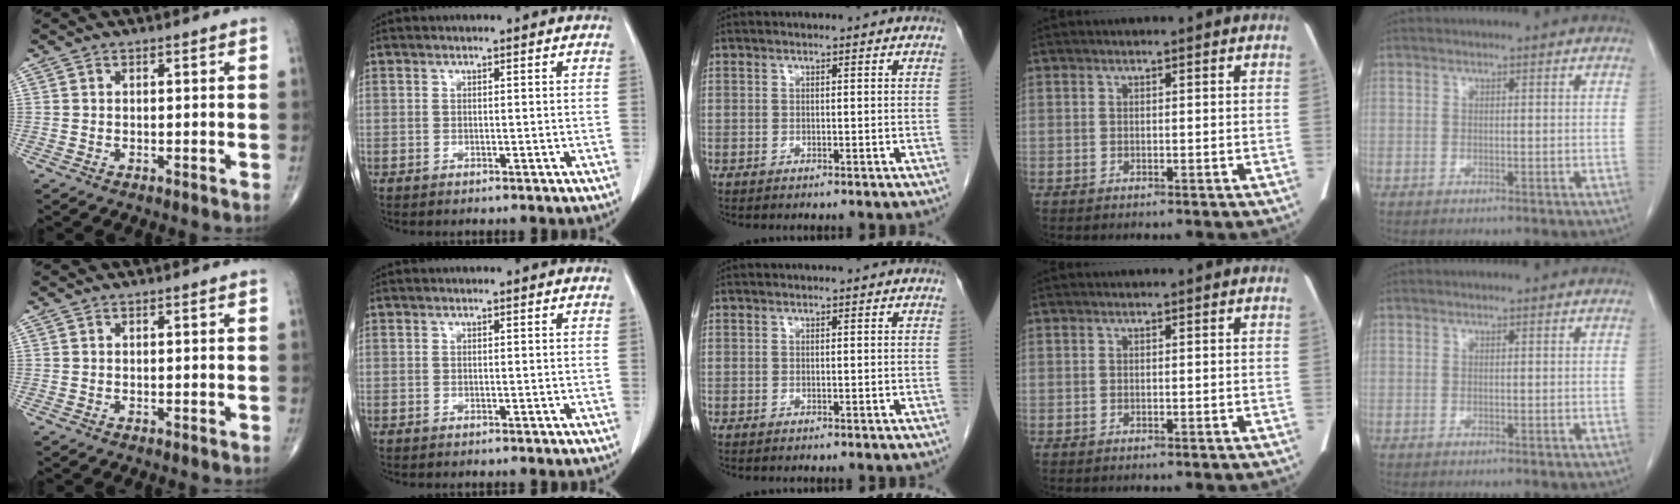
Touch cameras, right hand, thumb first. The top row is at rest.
{}